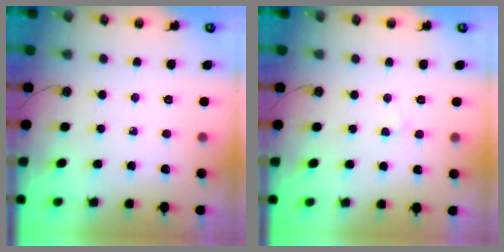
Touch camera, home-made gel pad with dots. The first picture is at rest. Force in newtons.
{"total": 2.3, "press": 2.3, "slide": 0.4}